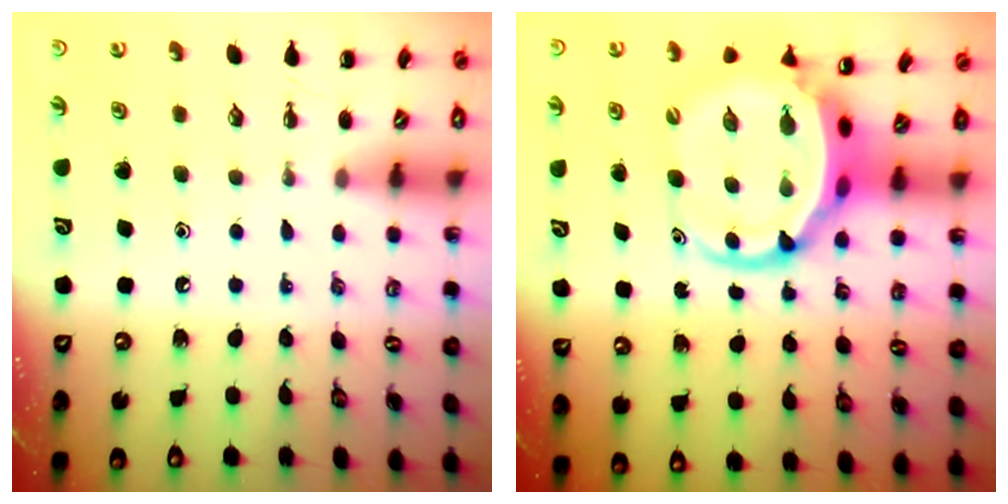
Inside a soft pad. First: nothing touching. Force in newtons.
{"total": 7.2, "press": 7.0, "slide": 1.8}